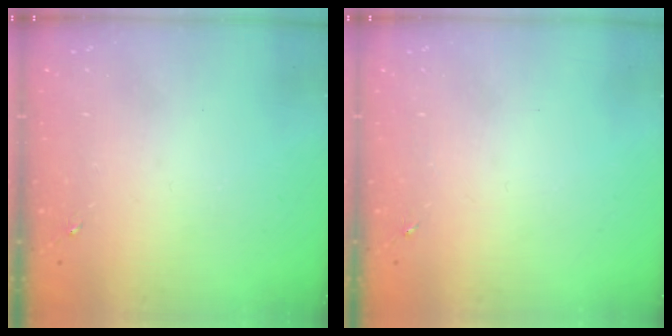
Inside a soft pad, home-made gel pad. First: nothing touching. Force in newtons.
{"total": 0.0}